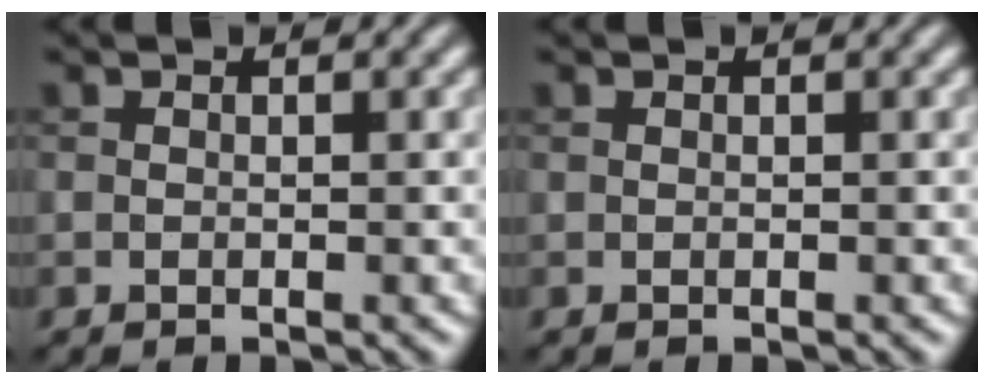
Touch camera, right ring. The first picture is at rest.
{"total": 0.0}